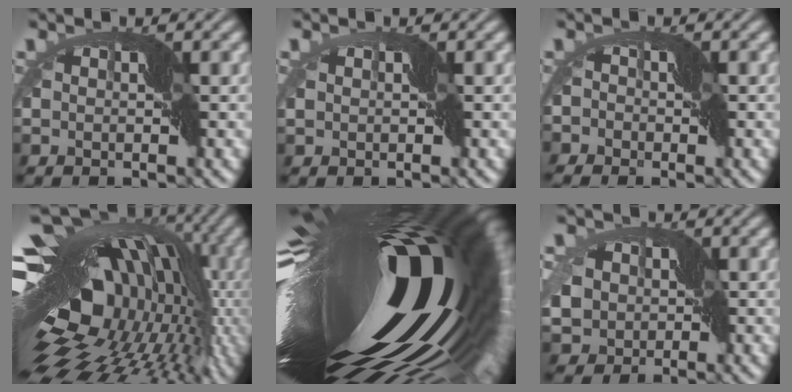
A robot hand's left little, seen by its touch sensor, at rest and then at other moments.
{"total": 0.7, "force": [0.1, 0.6, 0.4], "torque": [-0.001, 0.000, 0.002]}
{"total": 3.7, "force": [-2.8, 2.4, 0.3], "torque": [0.014, 0.003, -0.049]}
{"total": 19.0, "force": [-2.2, 12.3, 14.4], "torque": [-0.265, -0.005, -0.047]}
{"total": 21.3, "force": [1.8, 6.1, 20.3], "torque": [-0.358, -0.043, 0.029]}
{"total": 10.2, "force": [-0.9, 8.7, 5.3], "torque": [-0.101, 0.002, -0.061]}